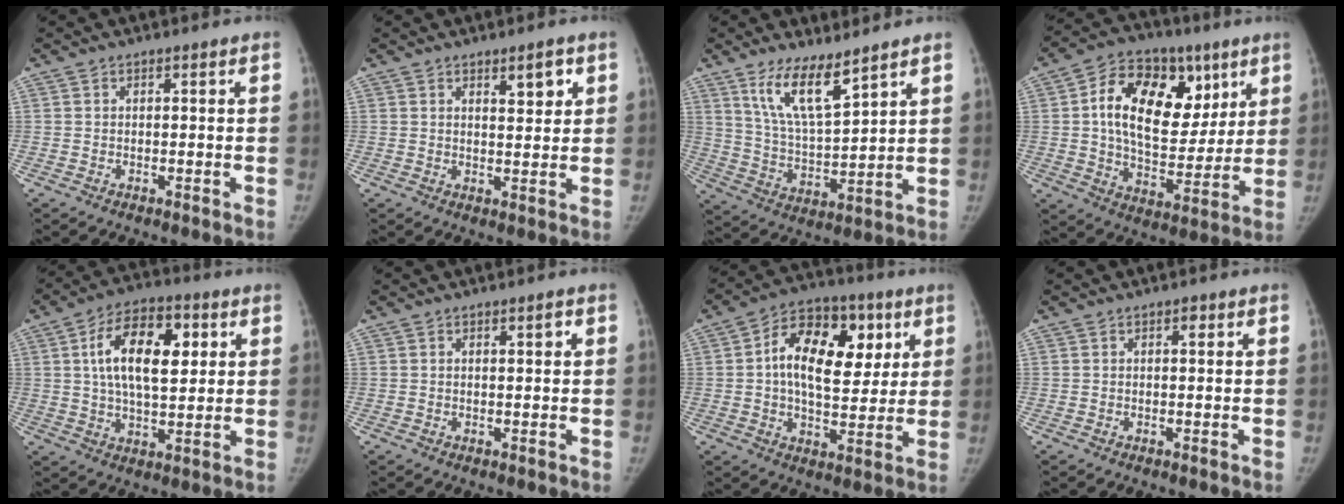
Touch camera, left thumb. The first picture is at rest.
{"total": 4.2, "force": [2.2, 1.6, 3.2], "torque": [-0.033, -0.014, 0.033]}
{"total": 10.3, "force": [7.2, 2.5, 7.0], "torque": [-0.122, -0.055, 0.150]}
{"total": 21.7, "force": [6.8, 13.8, 15.2], "torque": [-0.212, -0.009, 0.111]}
{"total": 15.1, "force": [3.8, 7.9, 12.3], "torque": [-0.187, 0.001, 0.062]}
{"total": 1.4, "force": [0.5, 0.5, 1.2], "torque": [-0.013, 0.000, 0.008]}
{"total": 17.7, "force": [4.4, 10.8, 13.3], "torque": [-0.176, 0.006, 0.064]}
{"total": 1.0, "force": [0.4, 0.6, 0.7], "torque": [-0.005, 0.002, 0.003]}